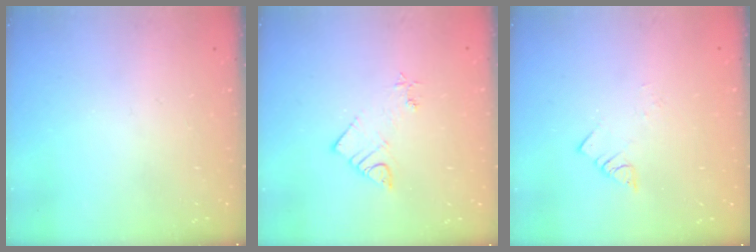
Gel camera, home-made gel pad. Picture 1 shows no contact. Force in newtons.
{"total": 6.4, "press": 6.4, "slide": 0.5}
{"total": 2.7, "press": 2.7, "slide": 0.4}